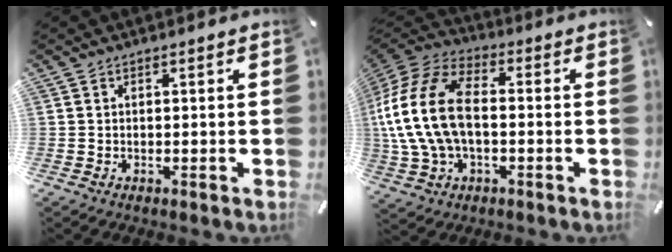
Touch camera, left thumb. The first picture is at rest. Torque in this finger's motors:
{"motor_torque": [1.54, 2.09, 2.77, 0.00, 0.42]}